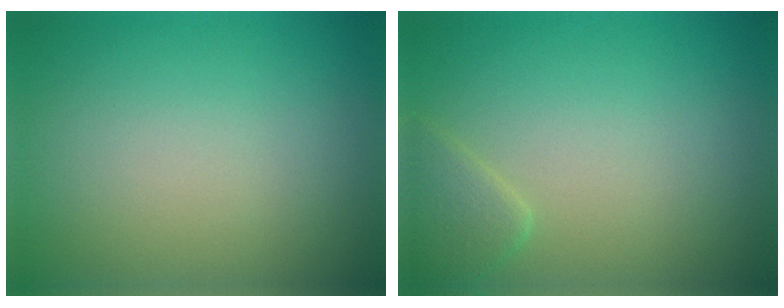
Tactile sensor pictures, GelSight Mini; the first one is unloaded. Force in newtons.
{"total": 1.9, "press": 1.9, "slide": 0.1}